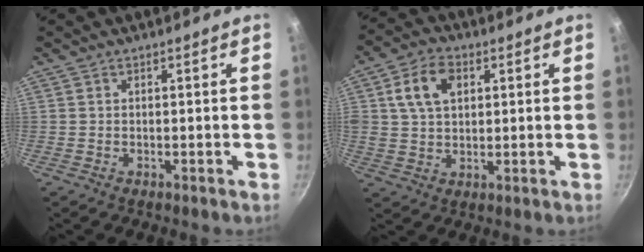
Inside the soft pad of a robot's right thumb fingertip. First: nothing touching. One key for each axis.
{"total": 9.2, "fx": 2.7, "fy": 6.3, "fz": 6.2, "tx": -0.101, "ty": 0.005, "tz": 0.044}